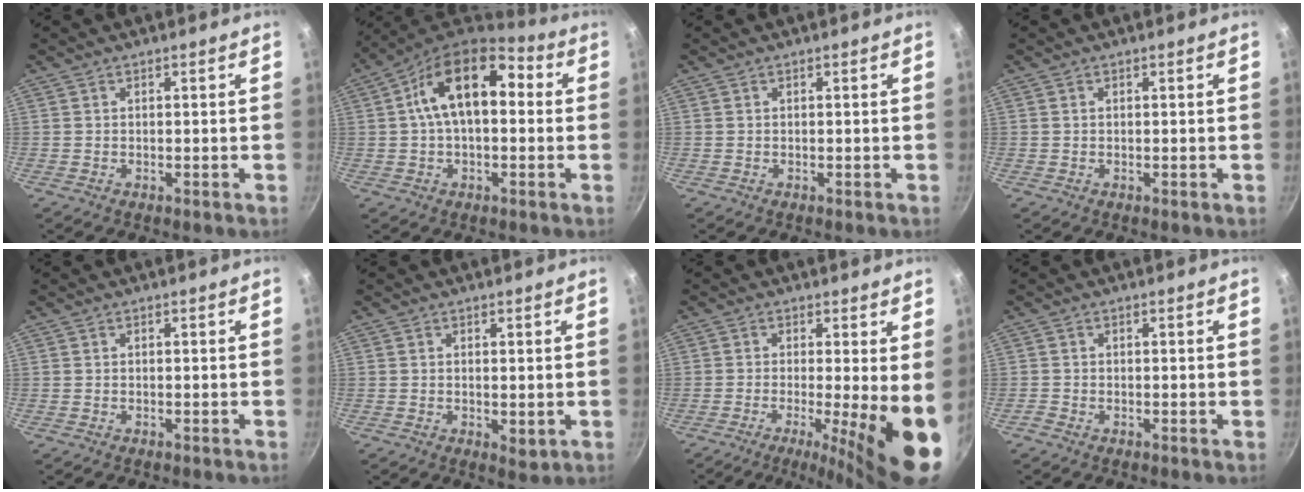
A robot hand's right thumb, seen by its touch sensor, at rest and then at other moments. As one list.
[{"total": 15.7, "force": [2.4, 9.2, 12.5], "torque": [-0.186, 0.035, 0.017]}, {"total": 0.0}, {"total": 0.0}, {"total": 0.0}, {"total": 2.3, "force": [0.2, 1.2, 2.0], "torque": [-0.030, -0.008, 0.004]}, {"total": 11.0, "force": [-1.7, 1.5, 10.8], "torque": [-0.151, -0.014, -0.026]}, {"total": 0.7, "force": [-0.4, 0.4, 0.3], "torque": [-0.005, 0.001, -0.013]}]